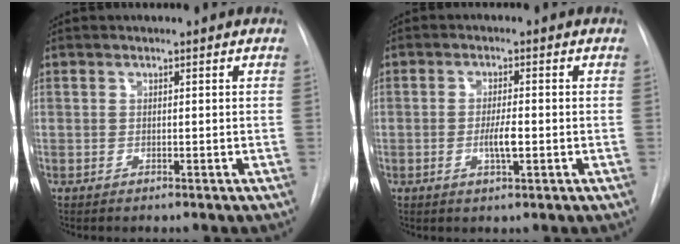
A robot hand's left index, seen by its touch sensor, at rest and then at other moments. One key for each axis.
{"total": 3.3, "fx": -0.7, "fy": 0.6, "fz": 3.2, "tx": -0.060, "ty": -0.003, "tz": -0.011}